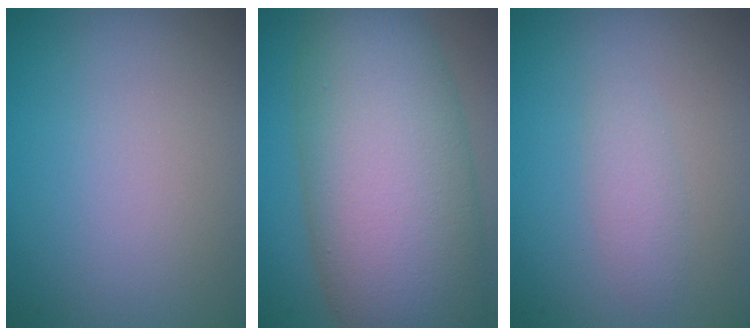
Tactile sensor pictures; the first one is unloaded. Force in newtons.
{"total": 13.8, "press": 13.8, "slide": 0.2}
{"total": 1.4, "press": 1.4, "slide": 0.1}